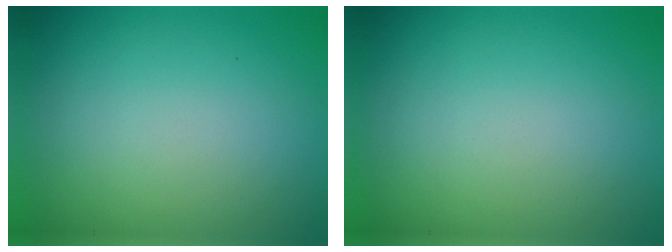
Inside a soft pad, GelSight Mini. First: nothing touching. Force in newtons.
{"total": 0.0}